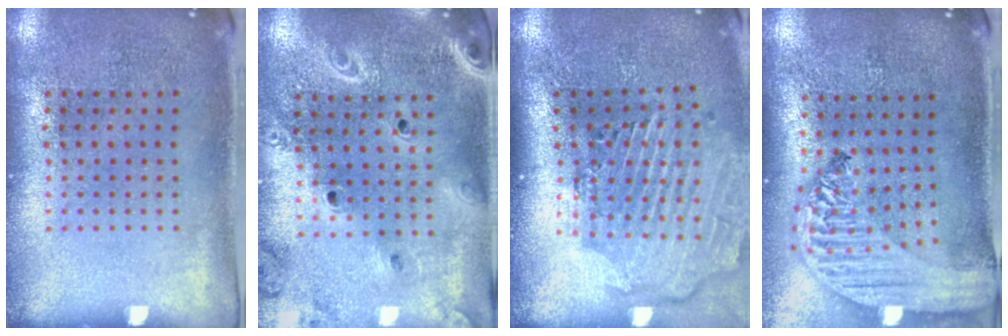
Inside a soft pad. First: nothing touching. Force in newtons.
{"total": 2.3, "press": 2.1, "slide": 0.9}
{"total": 2.8, "press": 2.3, "slide": 1.7}
{"total": 3.2, "press": 2.5, "slide": 2.0}